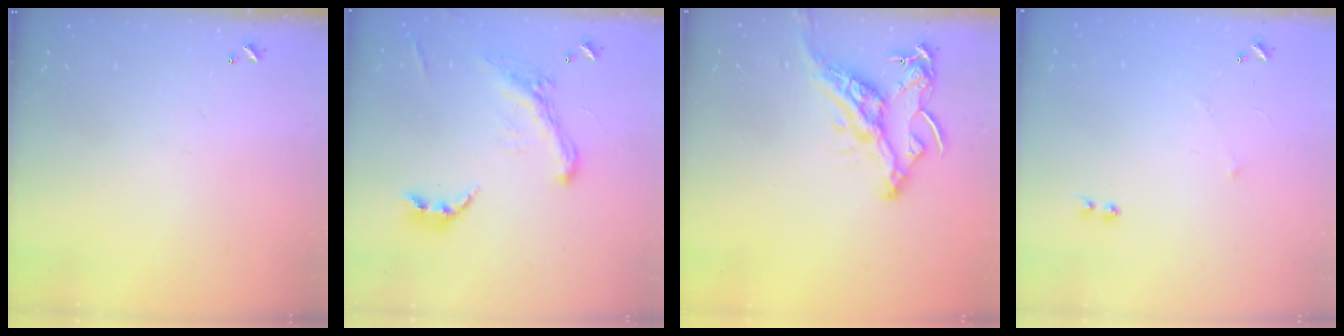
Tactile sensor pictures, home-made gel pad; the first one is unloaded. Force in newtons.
{"total": 5.1, "press": 4.9, "slide": 1.4}
{"total": 15.3, "press": 15.2, "slide": 1.8}
{"total": 6.7, "press": 6.7, "slide": 0.7}